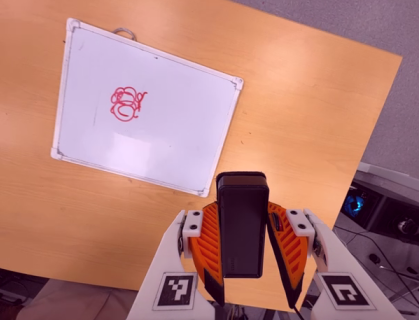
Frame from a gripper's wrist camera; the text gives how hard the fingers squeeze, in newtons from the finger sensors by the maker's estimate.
{"total": 6.0, "left": 4.8, "right": 7.2}